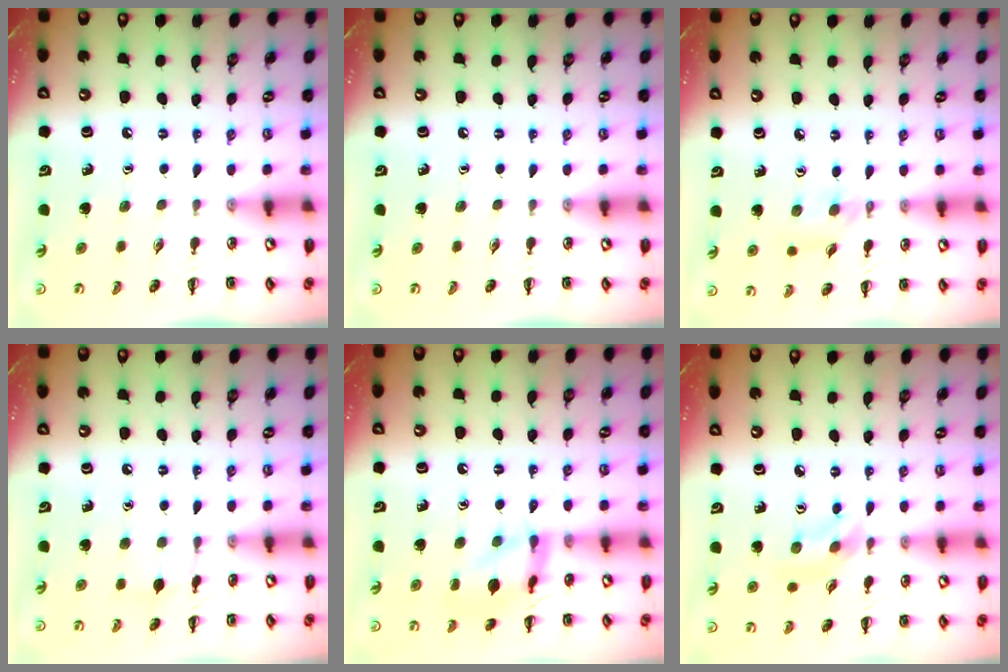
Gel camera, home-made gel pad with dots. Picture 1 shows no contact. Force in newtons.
{"total": 0.0}
{"total": 3.1, "press": 2.9, "slide": 1.1}
{"total": 6.2, "press": 5.9, "slide": 1.8}
{"total": 12.3, "press": 12.2, "slide": 0.9}
{"total": 2.6, "press": 2.6, "slide": 0.6}